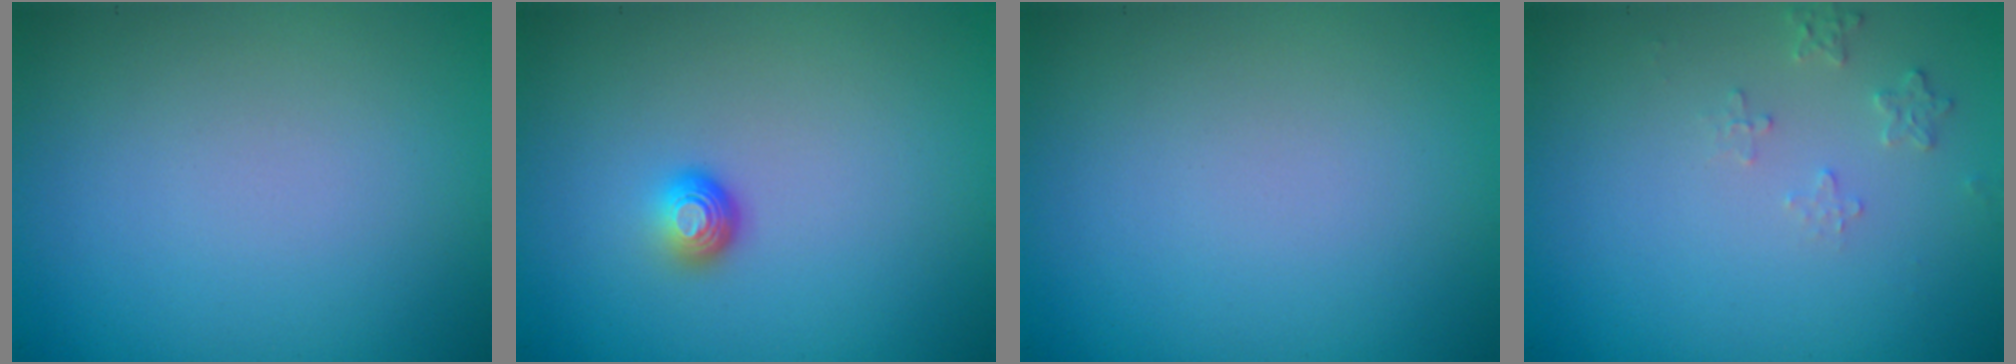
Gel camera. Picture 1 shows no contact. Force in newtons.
{"total": 1.8, "press": 1.1, "slide": 1.4}
{"total": 0.0}
{"total": 1.3, "press": 1.3, "slide": 0.2}